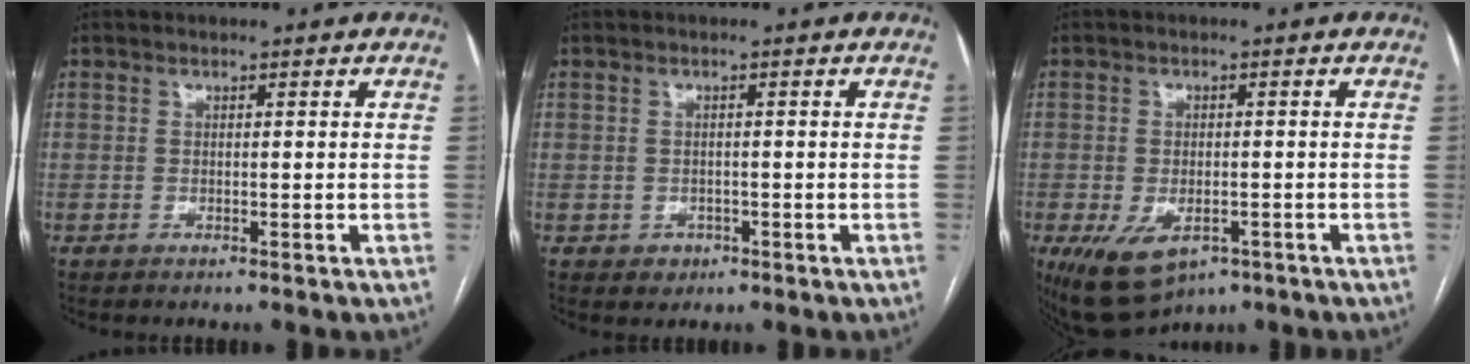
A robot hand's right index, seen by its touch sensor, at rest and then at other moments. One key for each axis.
{"total": 2.2, "fx": -0.8, "fy": 2.0, "fz": 0.4, "tx": 0.003, "ty": 0.006, "tz": -0.007}
{"total": 8.9, "fx": -4.6, "fy": 5.0, "fz": 5.8, "tx": -0.100, "ty": -0.010, "tz": -0.060}